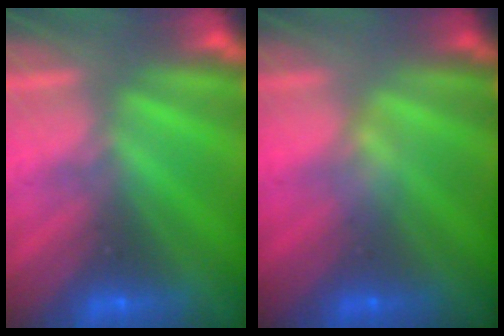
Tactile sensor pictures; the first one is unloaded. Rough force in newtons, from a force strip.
{"total": 2.4}